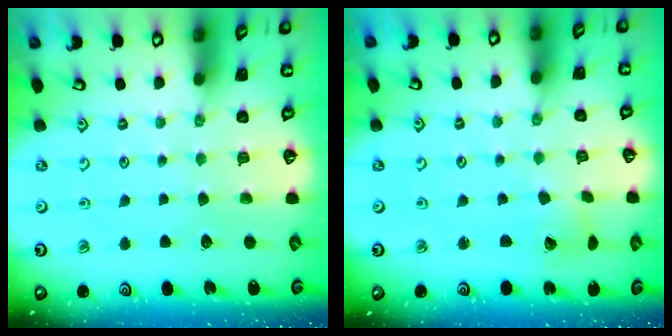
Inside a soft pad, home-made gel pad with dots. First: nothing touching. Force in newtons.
{"total": 4.1, "press": 4.1, "slide": 0.5}